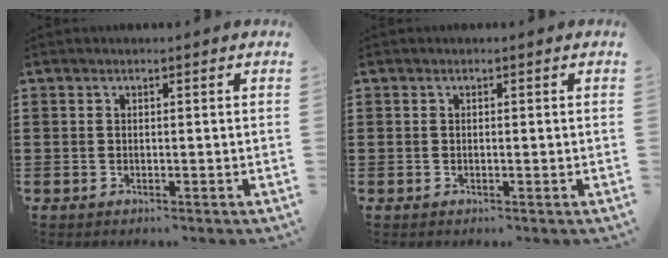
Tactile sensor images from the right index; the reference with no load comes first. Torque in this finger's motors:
{"motor_torque": [-0.18, 0.13, -0.02, -0.01]}